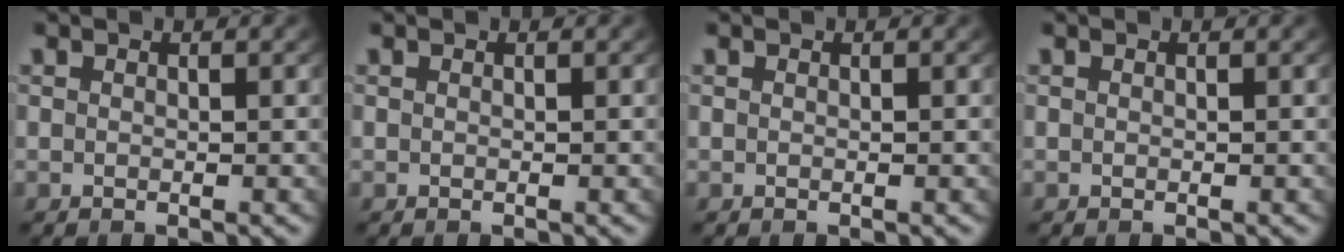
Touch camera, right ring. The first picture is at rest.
{"total": 0.0}
{"total": 0.0}
{"total": 0.0}